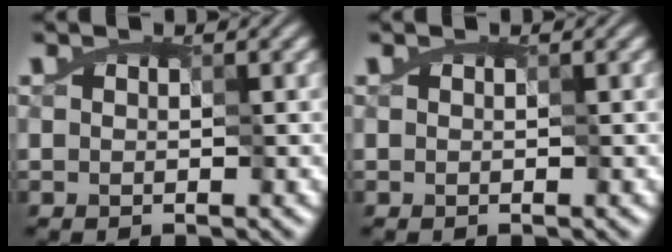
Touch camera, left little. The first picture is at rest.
{"total": 0.0}